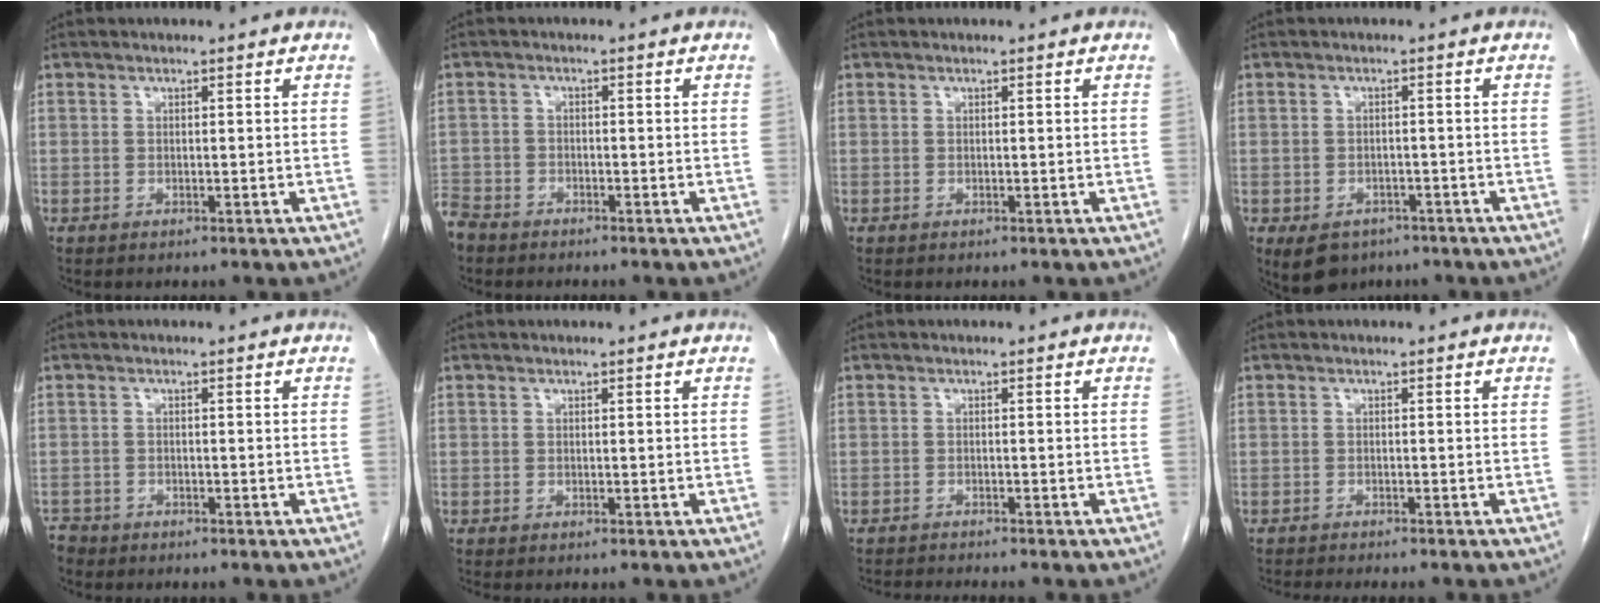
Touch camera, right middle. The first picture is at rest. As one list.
[{"total": 4.1, "force": [-3.7, 1.8, 0.6], "torque": [-0.016, -0.005, -0.077]}, {"total": 0.0}, {"total": 5.6, "force": [-3.5, 3.8, 2.1], "torque": [-0.036, 0.000, -0.043]}, {"total": 2.5, "force": [-2.3, 0.9, 0.2], "torque": [-0.006, -0.004, -0.043]}, {"total": 0.0}, {"total": 4.9, "force": [-4.6, -0.5, 1.7], "torque": [-0.018, -0.011, -0.070]}, {"total": 7.6, "force": [-6.8, 0.7, 3.2], "torque": [-0.033, -0.010, -0.095]}]